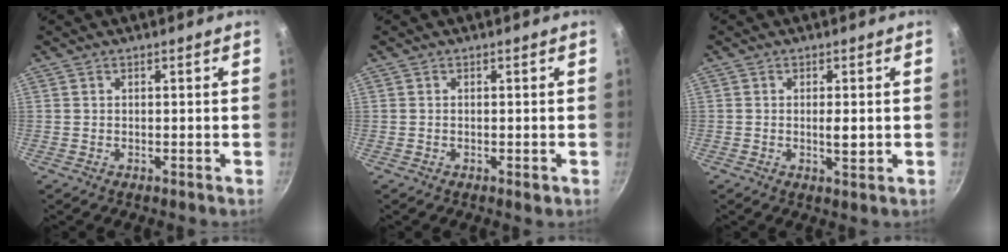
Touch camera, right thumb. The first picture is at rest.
{"total": 1.3, "force": [-0.5, 0.5, 1.1], "torque": [-0.020, 0.000, -0.009]}
{"total": 2.8, "force": [-0.1, 1.0, 2.6], "torque": [-0.048, -0.005, -0.002]}